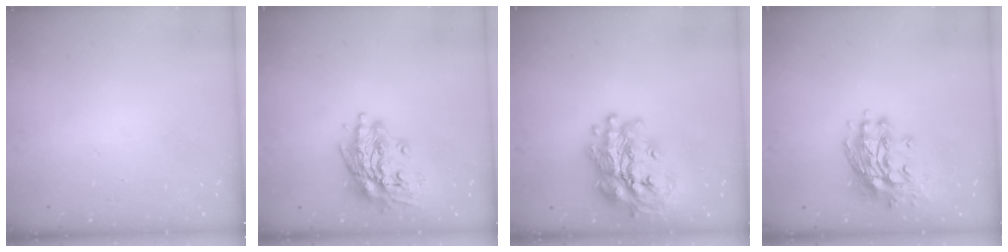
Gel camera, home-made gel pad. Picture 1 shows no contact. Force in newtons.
{"total": 16.1, "press": 15.9, "slide": 2.1}
{"total": 25.9, "press": 25.8, "slide": 2.3}
{"total": 11.8, "press": 11.7, "slide": 1.3}